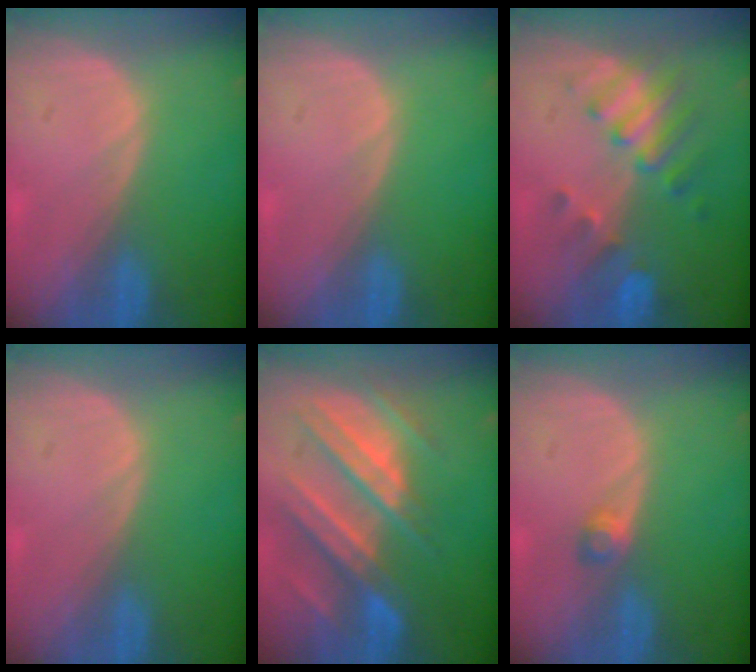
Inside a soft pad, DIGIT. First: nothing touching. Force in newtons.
{"total": 0.0}
{"total": 7.6, "press": 6.7, "slide": 3.6}
{"total": 0.0}
{"total": 11.0, "press": 9.8, "slide": 5.0}
{"total": 2.0, "press": 1.7, "slide": 1.1}